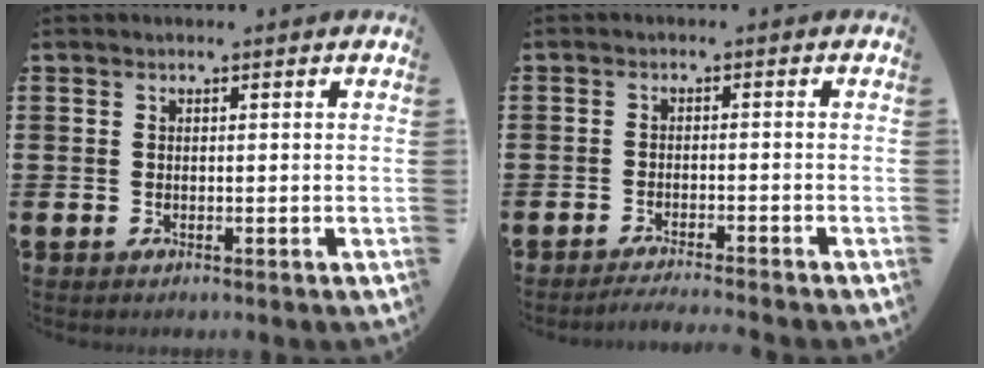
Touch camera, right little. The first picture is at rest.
{"total": 1.7, "force": [-1.6, -0.3, 0.4], "torque": [-0.005, 0.002, -0.031]}